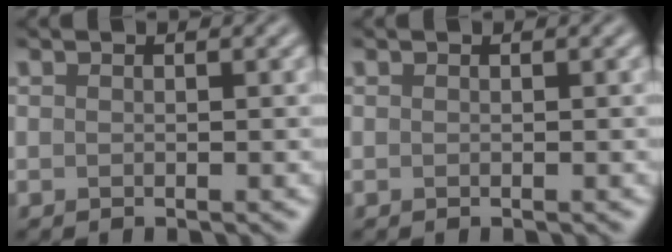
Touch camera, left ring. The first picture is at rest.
{"total": 0.0}